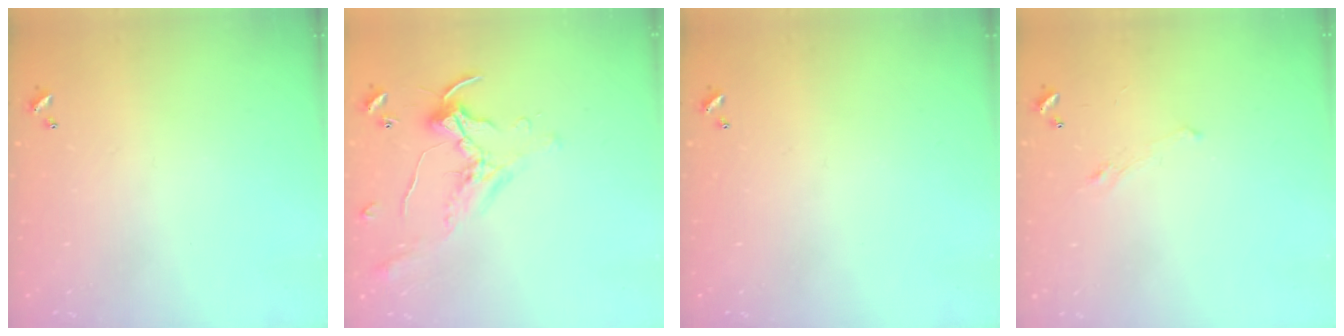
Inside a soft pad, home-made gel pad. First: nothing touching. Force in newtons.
{"total": 0.8, "press": 0.8, "slide": 0.2}
{"total": 0.0}
{"total": 0.8, "press": 0.1, "slide": 0.8}